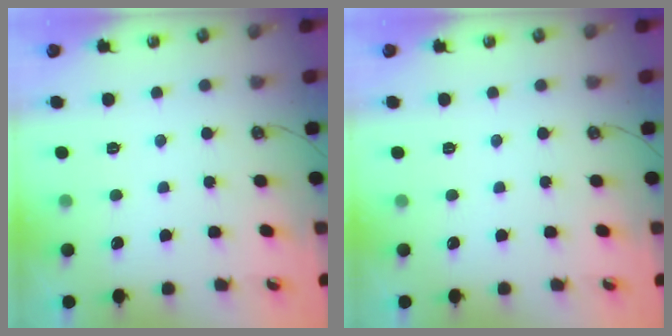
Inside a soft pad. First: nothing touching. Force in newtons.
{"total": 0.0}